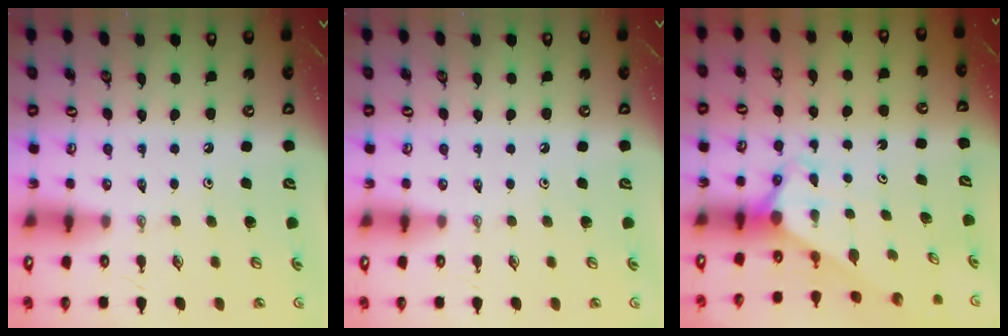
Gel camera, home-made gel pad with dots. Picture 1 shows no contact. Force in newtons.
{"total": 0.0}
{"total": 2.9, "press": 2.9, "slide": 0.1}